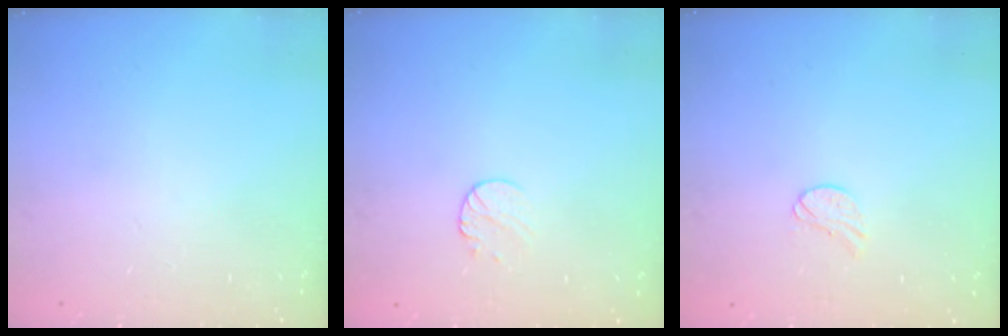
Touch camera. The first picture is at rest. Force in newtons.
{"total": 5.3, "press": 5.2, "slide": 0.5}
{"total": 5.8, "press": 5.8, "slide": 0.5}